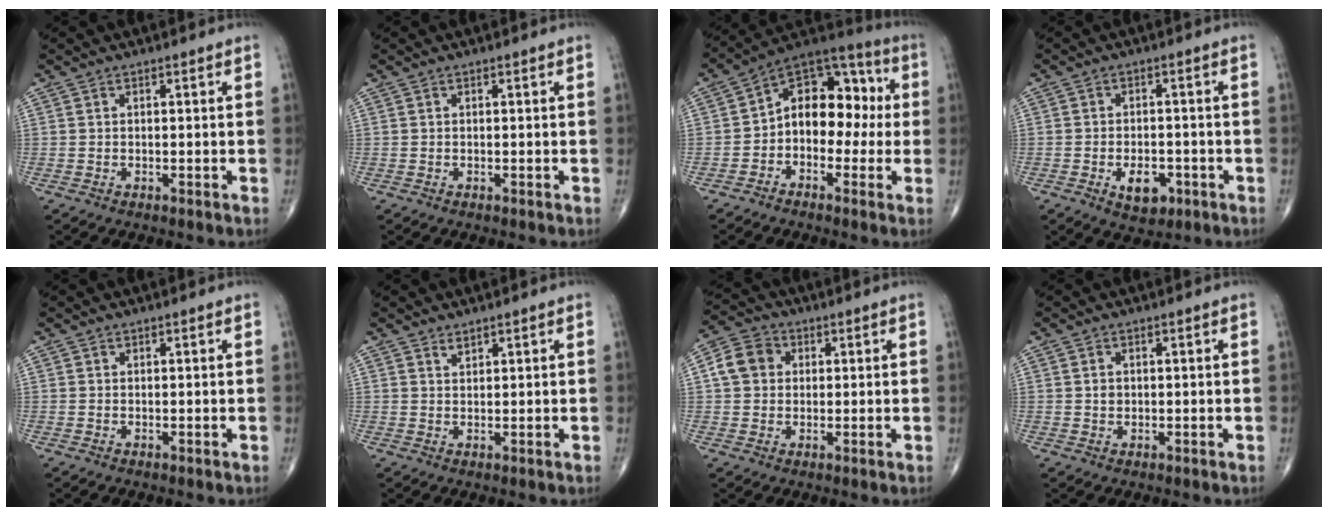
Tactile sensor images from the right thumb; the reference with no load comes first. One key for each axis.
{"total": 0.0}
{"total": 13.8, "fx": -0.7, "fy": 9.4, "fz": 10.1, "tx": -0.108, "ty": 0.050, "tz": -0.030}
{"total": 5.8, "fx": -2.3, "fy": 3.4, "fz": 4.1, "tx": -0.049, "ty": 0.006, "tz": -0.029}
{"total": 0.0}
{"total": 1.2, "fx": 1.1, "fy": 0.3, "fz": 0.3, "tx": -0.001, "ty": -0.010, "tz": 0.019}
{"total": 6.7, "fx": 1.2, "fy": 5.6, "fz": 3.3, "tx": -0.054, "ty": 0.011, "tz": 0.013}
{"total": 1.4, "fx": 0.2, "fy": 1.1, "fz": 0.8, "tx": -0.012, "ty": 0.000, "tz": 0.006}